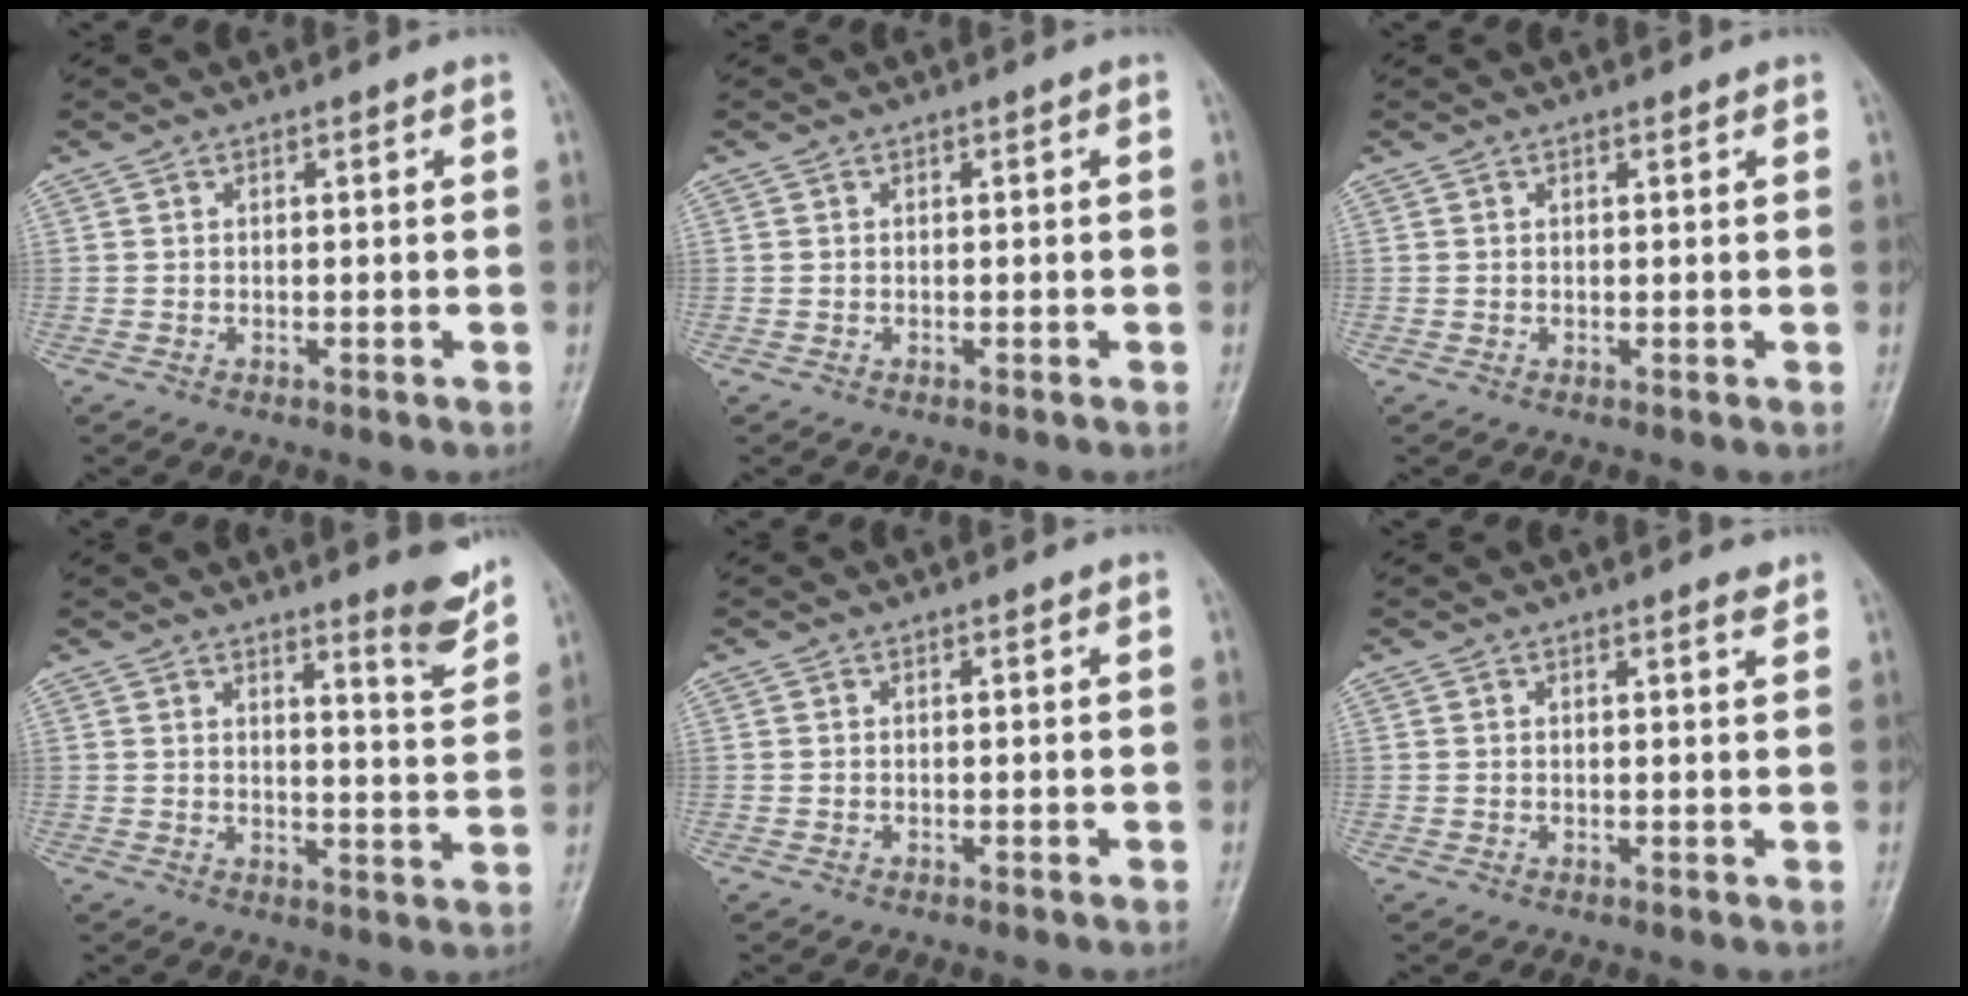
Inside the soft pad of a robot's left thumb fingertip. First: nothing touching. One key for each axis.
{"total": 0.0}
{"total": 0.6, "fx": 0.5, "fy": 0.2, "fz": 0.3, "tx": -0.008, "ty": -0.003, "tz": 0.006}
{"total": 6.4, "fx": 5.0, "fy": 0.6, "fz": 3.8, "tx": -0.039, "ty": -0.046, "tz": 0.071}
{"total": 0.0}
{"total": 1.6, "fx": 1.3, "fy": 0.3, "fz": 0.9, "tx": -0.009, "ty": -0.008, "tz": 0.017}